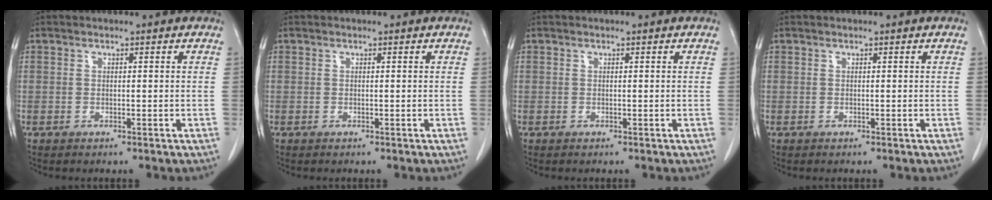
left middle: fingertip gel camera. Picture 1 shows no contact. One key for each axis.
{"total": 0.0}
{"total": 0.0}
{"total": 0.0}